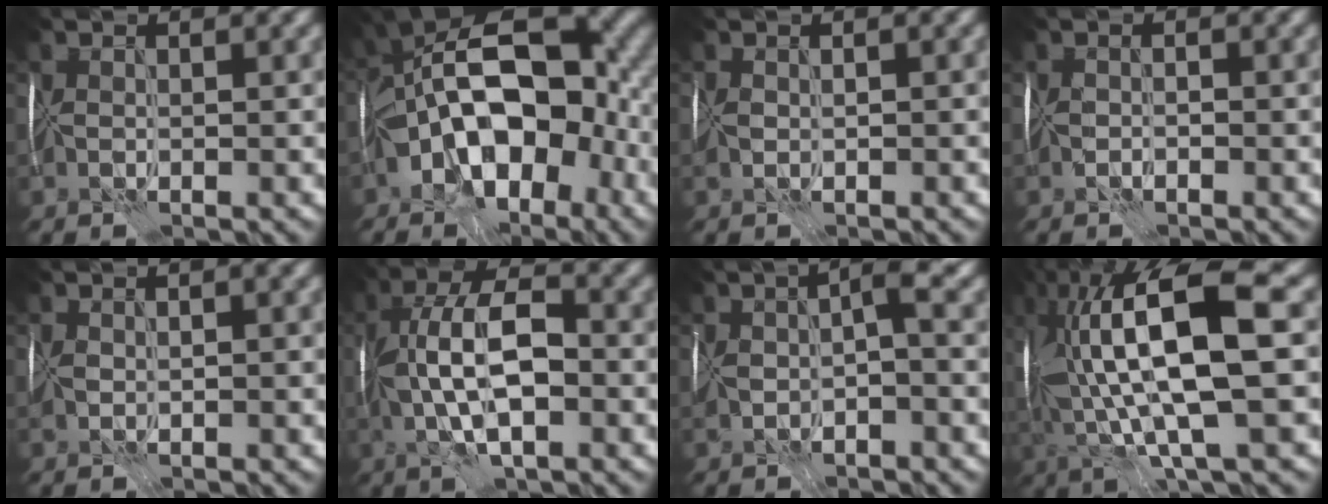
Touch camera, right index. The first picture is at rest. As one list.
[{"total": 14.5, "force": [-3.4, 8.0, 11.7], "torque": [-0.161, 0.023, -0.073]}, {"total": 1.9, "force": [-0.3, 1.1, 1.6], "torque": [-0.030, 0.001, -0.007]}, {"total": 0.8, "force": [-0.6, 0.3, 0.5], "torque": [-0.010, 0.006, -0.015]}, {"total": 2.3, "force": [0.2, 1.1, 2.0], "torque": [-0.036, 0.007, 0.002]}, {"total": 8.3, "force": [-0.6, 3.5, 7.5], "torque": [-0.140, 0.024, -0.021]}, {"total": 3.7, "force": [-0.7, 1.3, 3.4], "torque": [-0.066, 0.009, -0.024]}, {"total": 15.5, "force": [2.0, 4.6, 14.7], "torque": [-0.287, 0.019, 0.046]}]